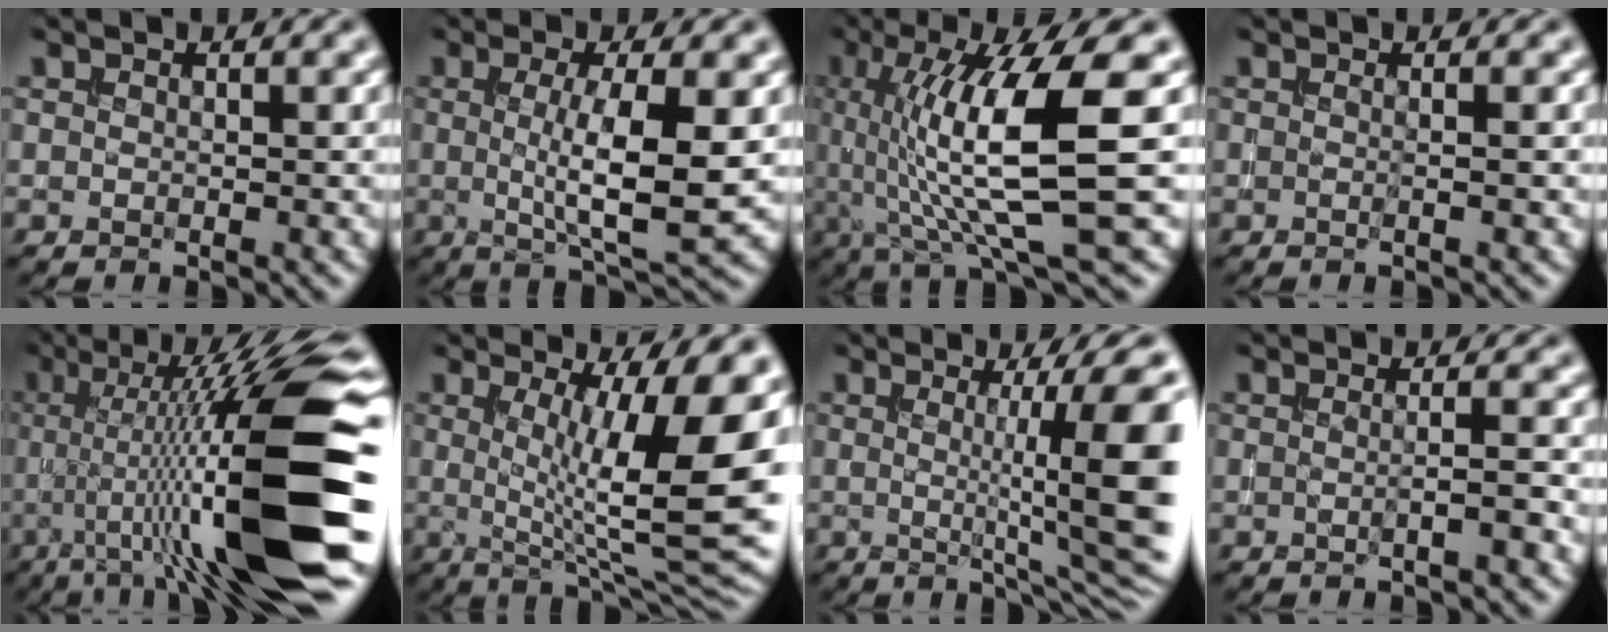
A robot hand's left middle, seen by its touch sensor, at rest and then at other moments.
{"total": 6.7, "force": [0.1, 1.4, 6.5], "torque": [-0.107, -0.008, 0.004]}
{"total": 11.4, "force": [1.0, 2.6, 11.0], "torque": [-0.180, -0.003, 0.023]}
{"total": 1.0, "force": [0.0, 0.3, 1.0], "torque": [-0.013, -0.006, -0.007]}
{"total": 14.6, "force": [-1.5, 2.4, 14.3], "torque": [-0.208, 0.015, -0.026]}
{"total": 13.5, "force": [1.5, 3.6, 12.9], "torque": [-0.170, -0.008, 0.024]}
{"total": 12.3, "force": [0.6, 2.6, 12.0], "torque": [-0.130, 0.005, 0.011]}
{"total": 2.0, "force": [-0.3, 0.5, 2.0], "torque": [-0.025, -0.002, -0.011]}